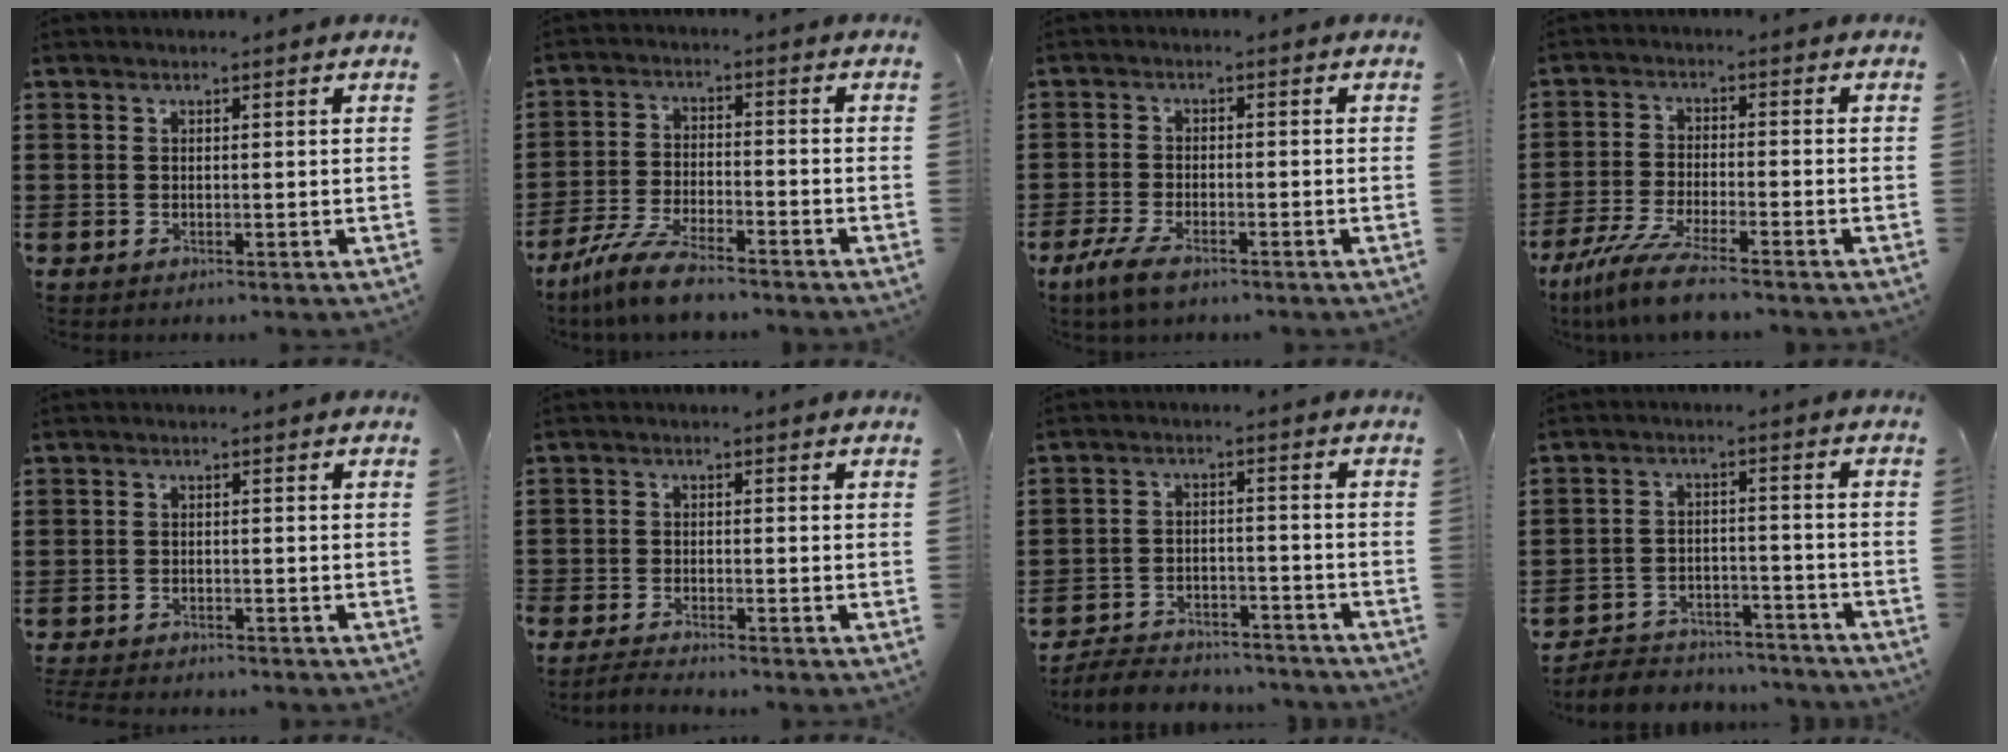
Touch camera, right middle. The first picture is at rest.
{"total": 6.8, "force": [-5.8, 0.7, 3.5], "torque": [-0.088, -0.009, -0.116]}
{"total": 3.9, "force": [-2.6, 1.2, 2.6], "torque": [-0.072, -0.004, -0.057]}
{"total": 6.9, "force": [-5.8, 0.0, 3.7], "torque": [-0.091, -0.018, -0.114]}
{"total": 1.9, "force": [-1.9, 0.1, 0.1], "torque": [-0.006, 0.000, -0.040]}
{"total": 2.3, "force": [-2.3, 0.0, 0.3], "torque": [-0.008, 0.001, -0.048]}
{"total": 5.3, "force": [-5.2, 0.8, 0.6], "torque": [-0.015, 0.010, -0.106]}
{"total": 4.6, "force": [-4.5, 1.0, 0.1], "torque": [-0.012, 0.008, -0.098]}